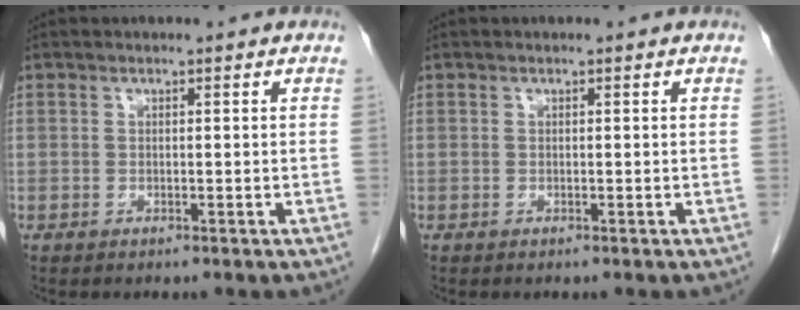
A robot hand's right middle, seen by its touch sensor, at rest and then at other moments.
{"total": 0.0}